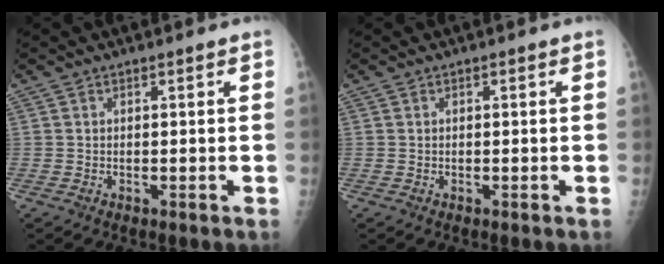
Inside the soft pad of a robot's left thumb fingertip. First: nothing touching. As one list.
[{"total": 0.0}]